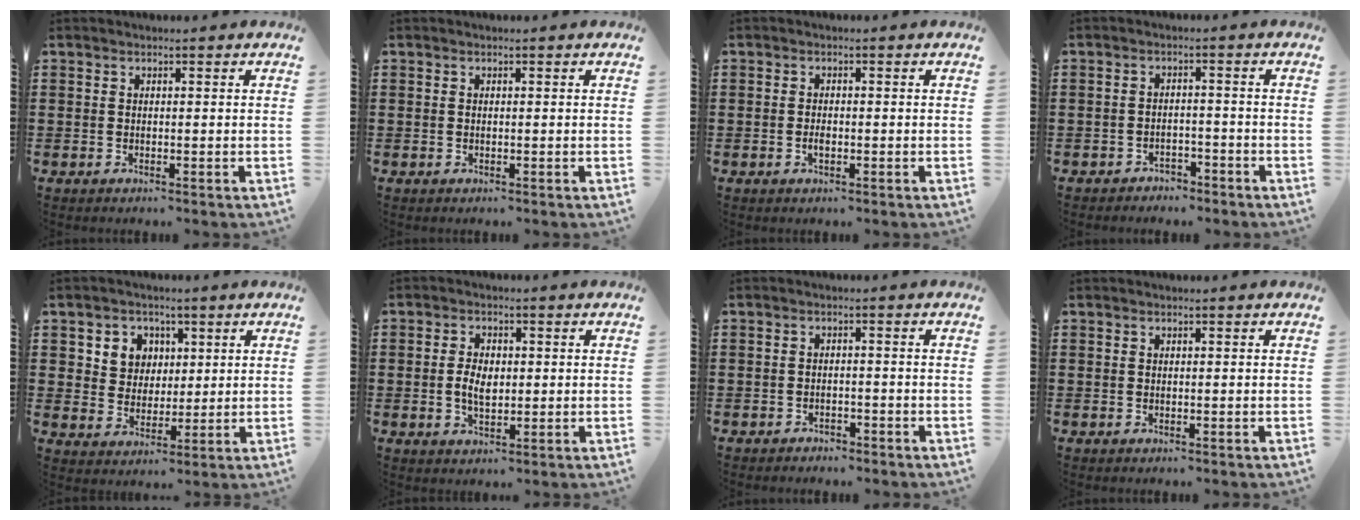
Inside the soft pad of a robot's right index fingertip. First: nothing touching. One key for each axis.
{"total": 0.0}
{"total": 1.4, "fx": -0.5, "fy": 0.6, "fz": 1.1, "tx": -0.022, "ty": -0.002, "tz": -0.008}
{"total": 2.3, "fx": -2.2, "fy": 0.7, "fz": 0.0, "tx": -0.008, "ty": 0.002, "tz": -0.049}
{"total": 5.1, "fx": 1.8, "fy": 4.7, "fz": 0.8, "tx": -0.034, "ty": 0.013, "tz": 0.029}
{"total": 4.0, "fx": -0.1, "fy": 2.3, "fz": 3.2, "tx": -0.055, "ty": 0.005, "tz": -0.004}
{"total": 1.6, "fx": -1.6, "fy": 0.4, "fz": 0.0, "tx": -0.006, "ty": 0.002, "tz": -0.035}
{"total": 0.0}